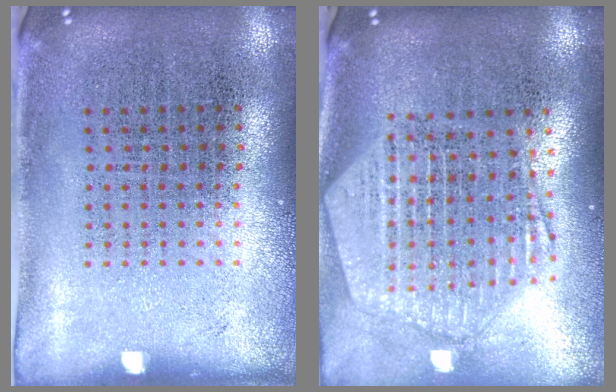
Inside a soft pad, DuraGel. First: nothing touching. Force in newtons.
{"total": 2.6, "press": 2.2, "slide": 1.3}